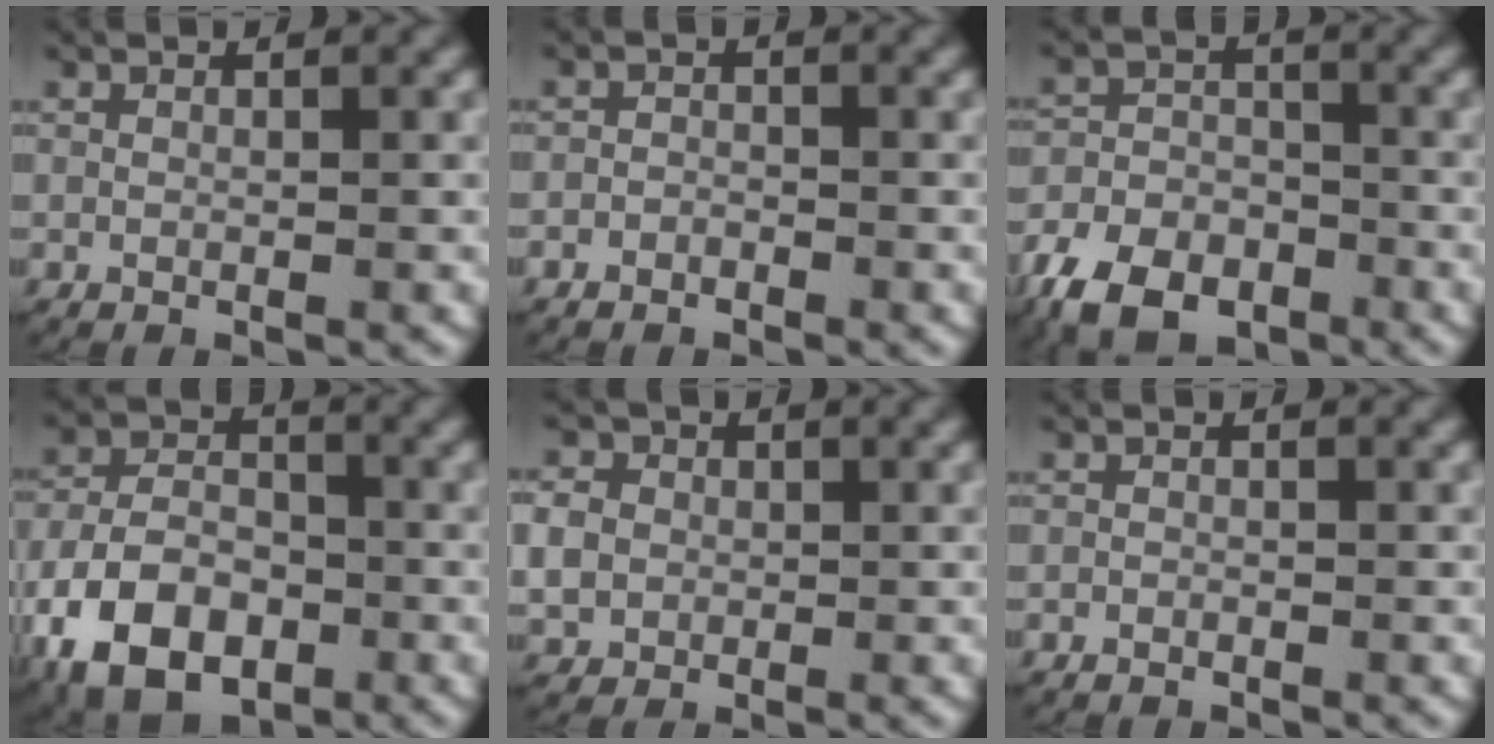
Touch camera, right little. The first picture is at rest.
{"total": 1.5, "force": [-1.0, 1.1, 0.0], "torque": [-0.006, -0.004, -0.020]}
{"total": 7.5, "force": [-4.8, 4.9, 3.1], "torque": [-0.054, -0.012, -0.084]}
{"total": 10.0, "force": [-4.0, 7.2, 5.7], "torque": [-0.125, -0.025, -0.061]}
{"total": 4.1, "force": [0.1, 3.8, 1.6], "torque": [-0.050, -0.003, -0.001]}
{"total": 0.7, "force": [-0.6, 0.4, 0.0], "torque": [-0.004, -0.002, -0.011]}